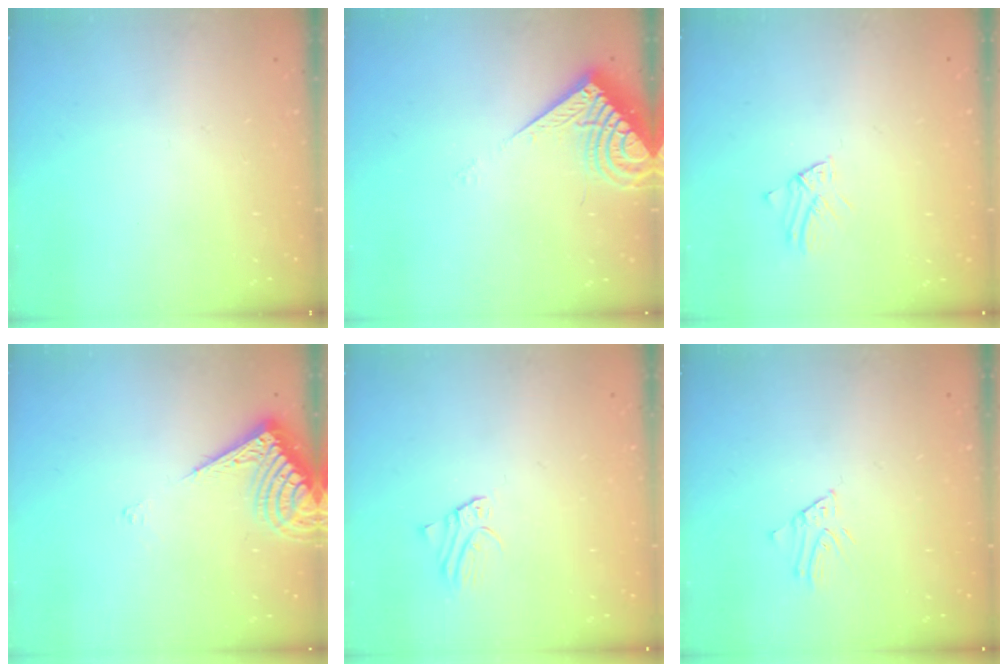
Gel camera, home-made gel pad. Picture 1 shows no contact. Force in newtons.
{"total": 7.9, "press": 7.8, "slide": 1.2}
{"total": 2.1, "press": 2.1, "slide": 0.2}
{"total": 8.6, "press": 8.4, "slide": 1.7}
{"total": 2.3, "press": 2.3, "slide": 0.2}
{"total": 3.6, "press": 3.6, "slide": 0.3}